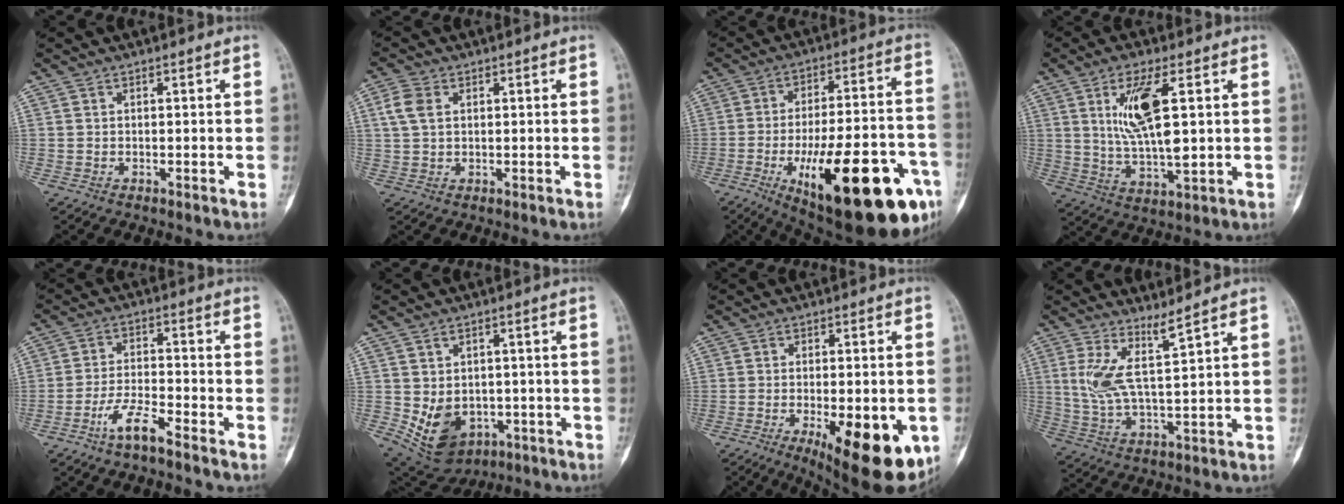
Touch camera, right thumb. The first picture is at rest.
{"total": 4.5, "force": [1.3, 3.1, 3.0], "torque": [-0.064, 0.008, 0.024]}
{"total": 30.5, "force": [-12.4, 10.1, 26.0], "torque": [-0.337, 0.033, -0.168]}
{"total": 12.3, "force": [3.2, 4.0, 11.2], "torque": [-0.213, -0.017, 0.066]}
{"total": 6.5, "force": [-4.5, 1.3, 4.4], "torque": [-0.094, 0.027, -0.089]}
{"total": 11.4, "force": [-3.0, 8.7, 6.8], "torque": [-0.094, 0.006, -0.022]}
{"total": 19.1, "force": [-7.2, 7.2, 16.2], "torque": [-0.182, -0.010, -0.085]}
{"total": 6.7, "force": [3.8, 0.2, 5.5], "torque": [-0.124, -0.042, 0.084]}